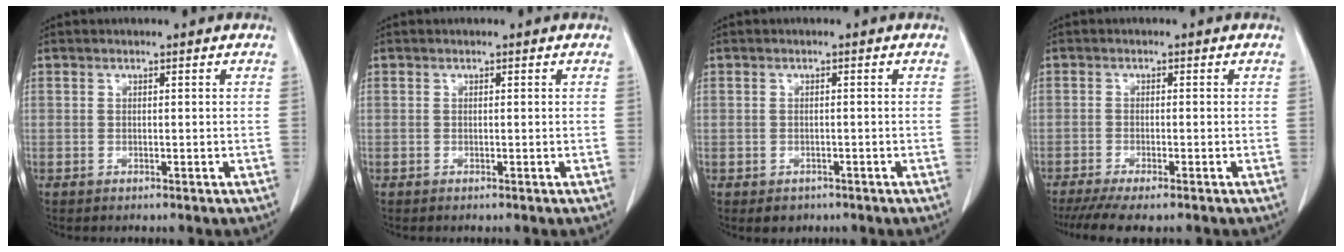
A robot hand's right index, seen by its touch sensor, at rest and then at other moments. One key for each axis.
{"total": 0.0}
{"total": 2.1, "fx": -1.2, "fy": 1.6, "fz": 0.5, "tx": -0.005, "ty": 0.003, "tz": -0.010}
{"total": 7.1, "fx": -5.6, "fy": 0.7, "fz": 4.2, "tx": -0.061, "ty": -0.014, "tz": -0.090}